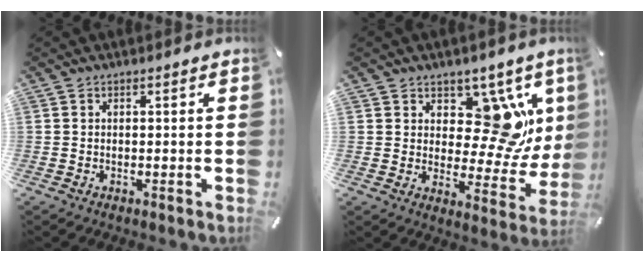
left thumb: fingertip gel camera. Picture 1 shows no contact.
{"total": 14.3, "force": [6.4, 8.7, 9.4], "torque": [-0.101, -0.066, 0.114]}